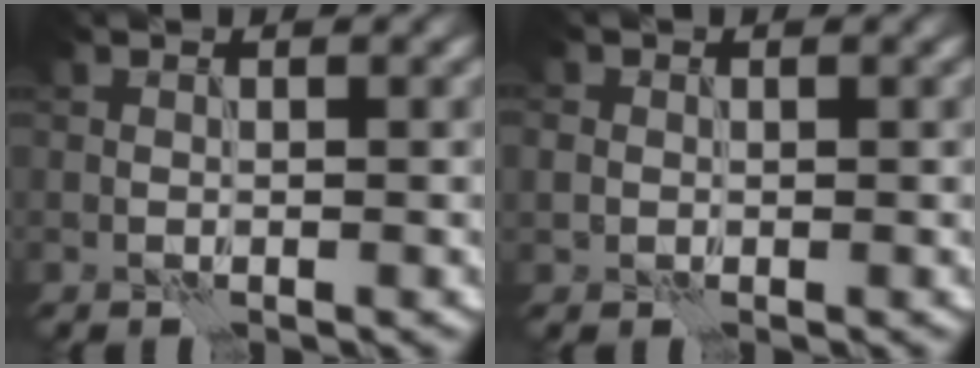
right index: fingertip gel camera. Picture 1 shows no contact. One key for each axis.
{"total": 0.9, "fx": 0.1, "fy": 0.9, "fz": 0.0, "tx": -0.001, "ty": -0.003, "tz": 0.006}